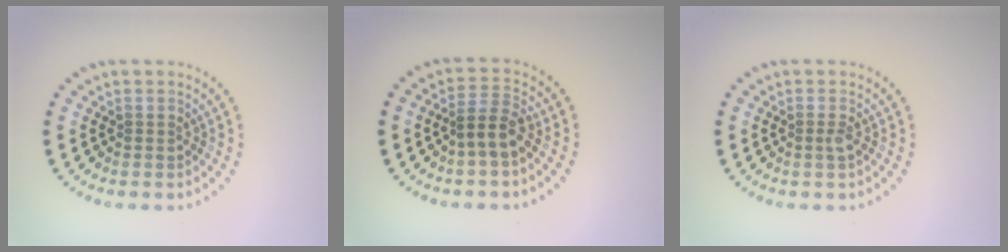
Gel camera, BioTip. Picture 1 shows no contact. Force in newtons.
{"total": 2.3, "press": 1.9, "slide": 1.3}
{"total": 0.8, "press": 0.5, "slide": 0.6}